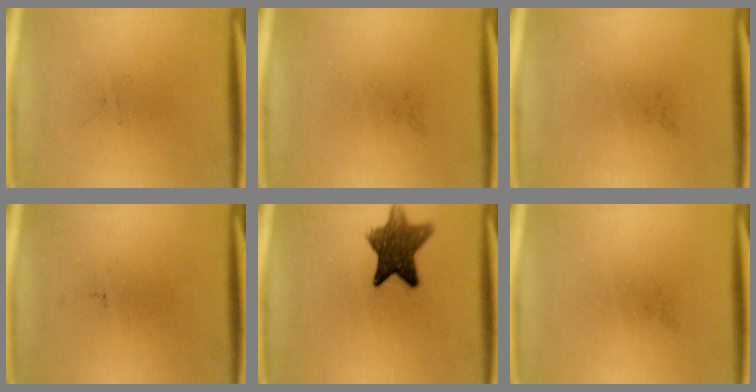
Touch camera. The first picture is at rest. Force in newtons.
{"total": 0.0}
{"total": 0.0}
{"total": 0.0}
{"total": 9.9}
{"total": 0.0}